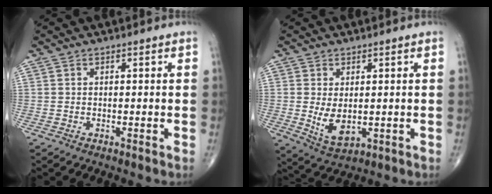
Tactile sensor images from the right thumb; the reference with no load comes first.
{"total": 5.8, "force": [-0.2, 3.3, 4.8], "torque": [-0.079, -0.013, 0.013]}